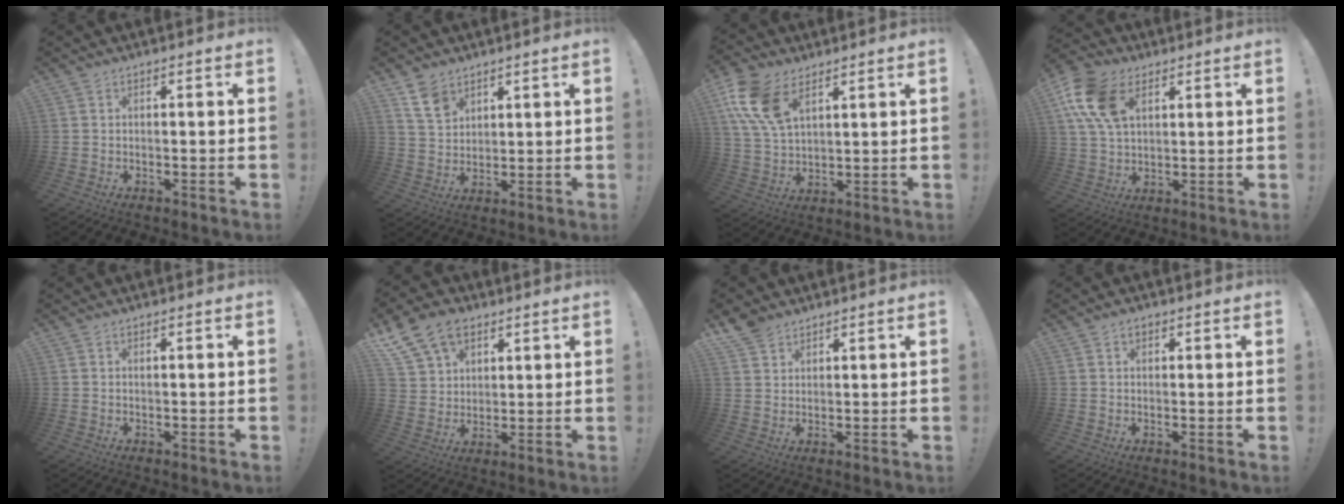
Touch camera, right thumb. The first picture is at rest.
{"total": 8.2, "force": [5.5, 5.3, 3.0], "torque": [-0.052, -0.028, 0.108]}
{"total": 13.5, "force": [6.9, 7.7, 8.6], "torque": [-0.182, -0.018, 0.131]}
{"total": 14.6, "force": [5.9, 9.5, 9.5], "torque": [-0.193, -0.011, 0.112]}
{"total": 0.0}
{"total": 13.3, "force": [7.6, 9.5, 5.4], "torque": [-0.090, -0.036, 0.150]}
{"total": 5.0, "force": [4.0, 2.7, 1.2], "torque": [-0.024, -0.022, 0.078]}
{"total": 1.5, "force": [0.8, 1.0, 0.6], "torque": [-0.012, 0.003, 0.015]}